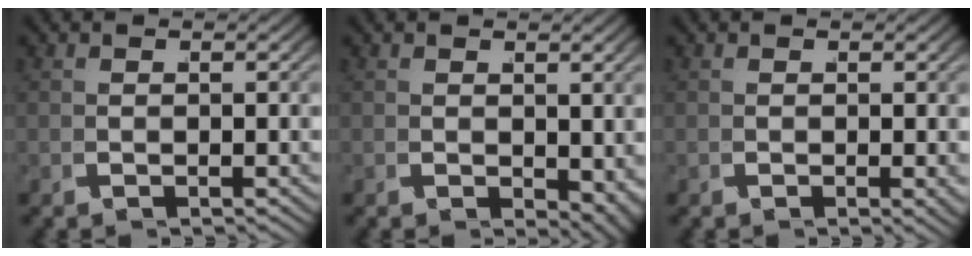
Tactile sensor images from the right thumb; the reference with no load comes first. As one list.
[{"total": 2.7, "force": [0.2, 1.7, 2.1], "torque": [-0.020, -0.010, 0.013]}, {"total": 0.9, "force": [-0.1, 0.3, 0.8], "torque": [-0.011, -0.004, 0.000]}]